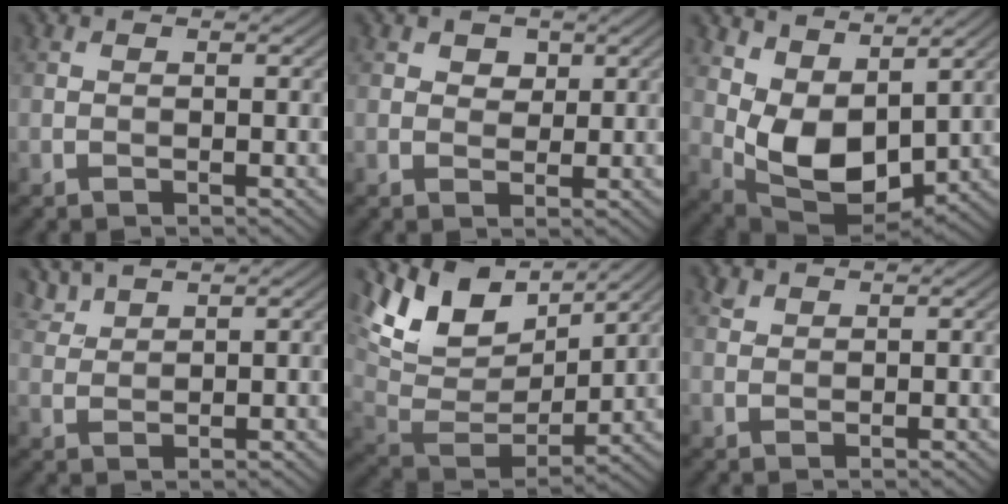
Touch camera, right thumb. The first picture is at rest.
{"total": 2.4, "force": [1.2, 1.7, 1.1], "torque": [-0.021, -0.003, 0.018]}
{"total": 9.7, "force": [3.6, 5.5, 7.2], "torque": [-0.163, -0.007, 0.074]}
{"total": 2.7, "force": [2.4, 0.5, 0.9], "torque": [-0.028, 0.005, 0.058]}
{"total": 12.2, "force": [7.5, 6.2, 7.4], "torque": [-0.184, 0.016, 0.144]}
{"total": 1.2, "force": [1.0, 0.5, 0.3], "torque": [-0.009, 0.002, 0.024]}